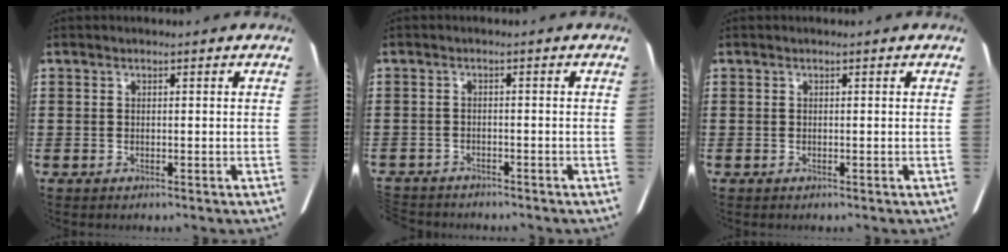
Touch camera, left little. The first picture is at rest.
{"total": 1.8, "force": [-1.8, -0.1, -0.1], "torque": [-0.004, -0.003, -0.040]}
{"total": 0.0}